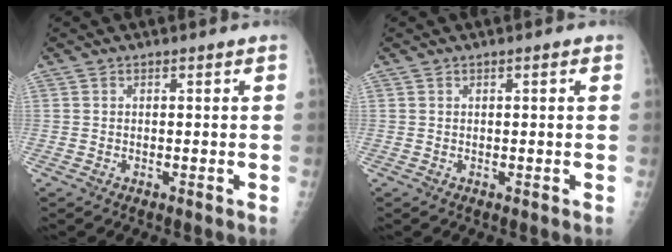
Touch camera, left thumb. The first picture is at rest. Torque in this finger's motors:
{"motor_torque": [0.11, 0.33, -0.05, -0.05, 0.00]}